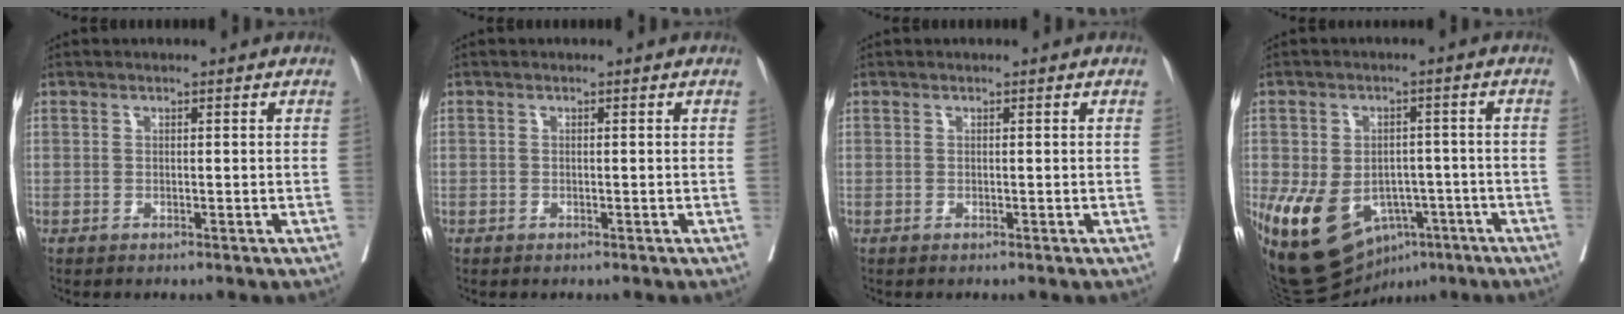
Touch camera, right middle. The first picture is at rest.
{"total": 0.8, "force": [-0.3, 0.8, -0.1], "torque": [0.004, 0.008, -0.006]}
{"total": 0.0}
{"total": 15.2, "force": [-6.8, 10.0, 9.2], "torque": [-0.180, 0.002, -0.089]}